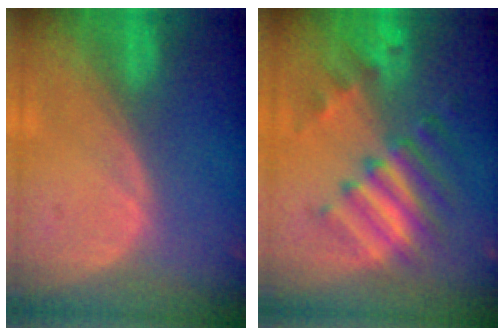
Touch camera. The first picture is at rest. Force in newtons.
{"total": 9.5, "press": 8.4, "slide": 4.5}